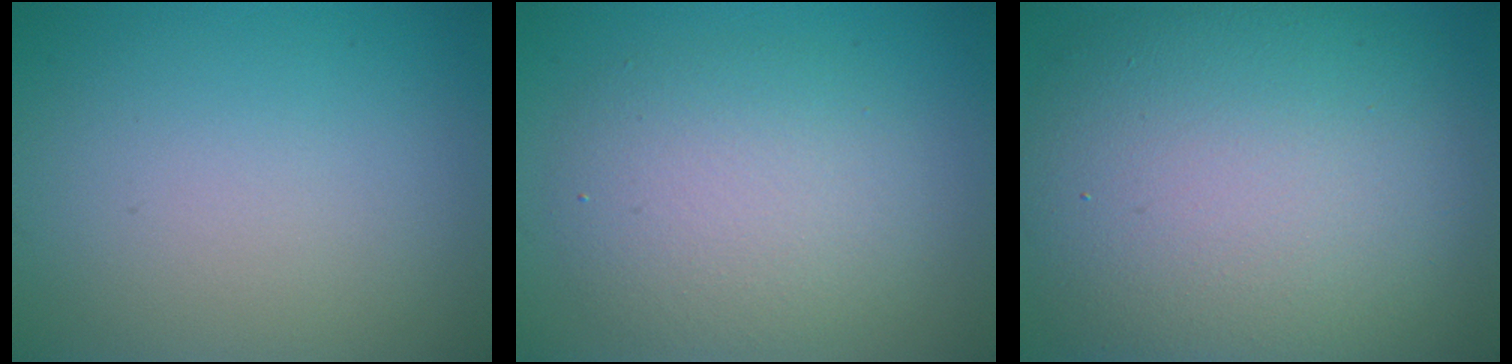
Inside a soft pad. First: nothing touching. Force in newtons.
{"total": 5.0, "press": 5.0, "slide": 0.4}
{"total": 13.5, "press": 13.5, "slide": 0.8}